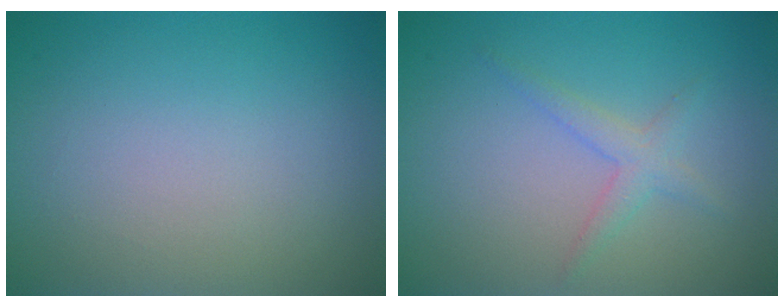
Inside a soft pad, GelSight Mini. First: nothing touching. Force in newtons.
{"total": 1.8, "press": 1.8, "slide": 0.0}